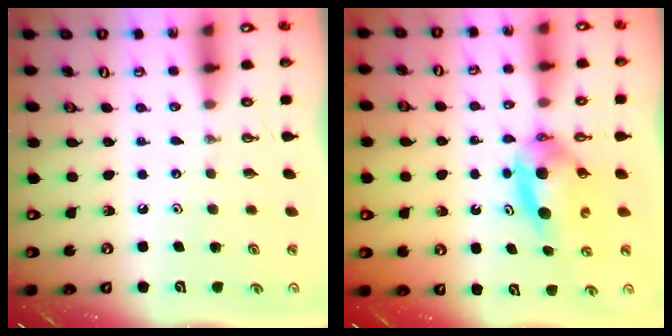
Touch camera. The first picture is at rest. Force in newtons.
{"total": 6.3, "press": 5.8, "slide": 2.3}